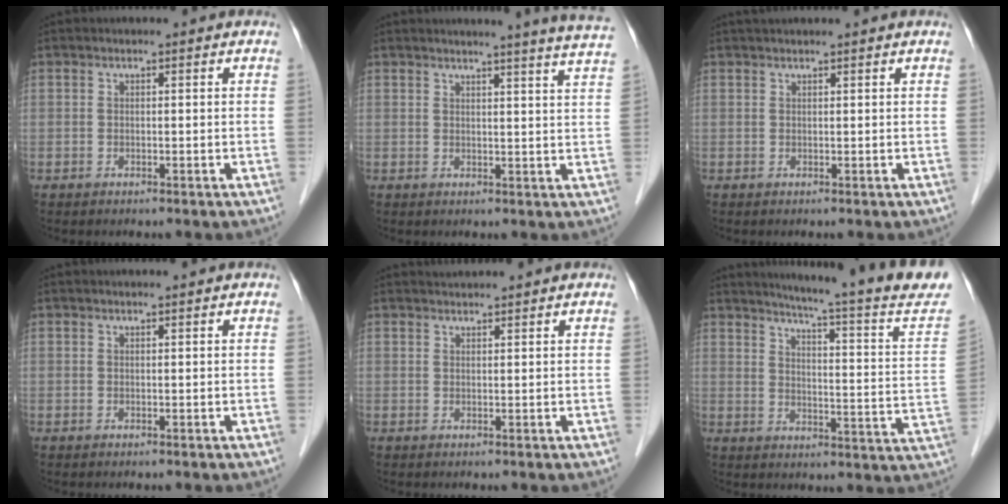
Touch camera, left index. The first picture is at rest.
{"total": 9.9, "force": [9.1, -1.9, 3.5], "torque": [-0.040, -0.045, 0.084]}
{"total": 2.7, "force": [2.4, -0.4, 1.1], "torque": [-0.010, 0.027, 0.043]}
{"total": 1.2, "force": [1.1, -0.2, 0.4], "torque": [-0.006, 0.009, 0.019]}
{"total": 2.0, "force": [2.0, -0.2, 0.2], "torque": [-0.006, 0.018, 0.037]}
{"total": 21.5, "force": [18.5, -1.4, 10.8], "torque": [-0.155, -0.071, 0.223]}